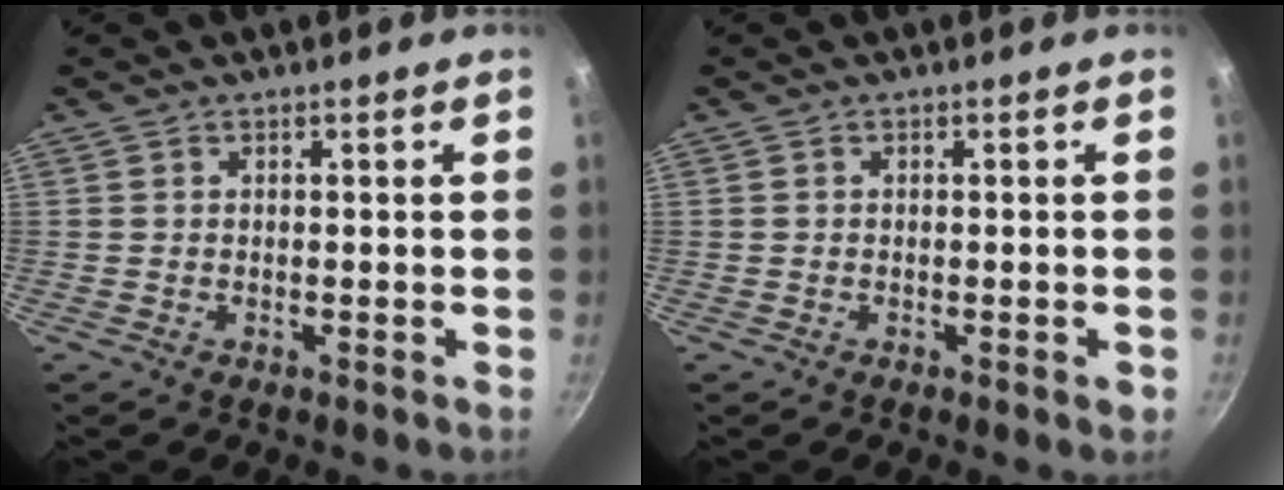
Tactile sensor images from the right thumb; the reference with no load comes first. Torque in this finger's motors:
{"motor_torque": [-0.26, 0.06, -0.26, 0.08, -0.02]}